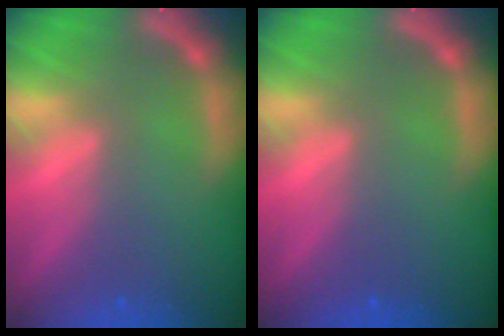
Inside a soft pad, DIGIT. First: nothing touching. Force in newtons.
{"total": 0.0}